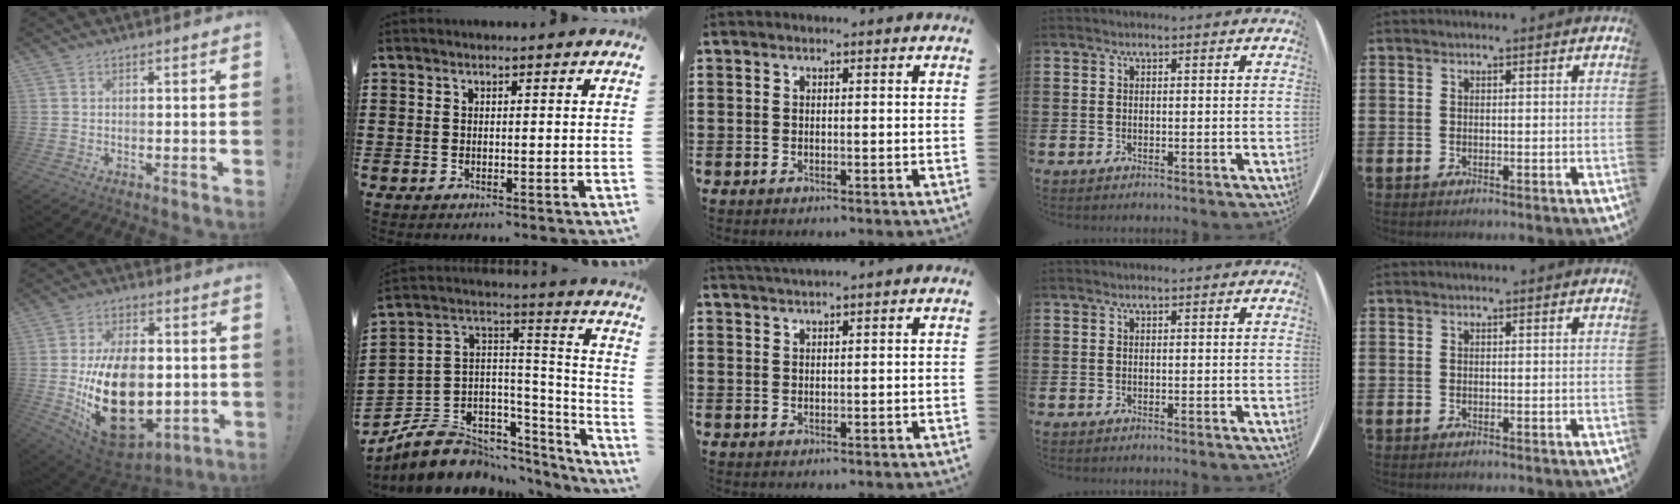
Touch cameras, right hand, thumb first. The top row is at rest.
{"thumb": {"total": 25.9, "force": [-4.0, 16.2, 19.8], "torque": [-0.351, 0.007, -0.047]}, "index": {"total": 8.8, "force": [-6.1, 6.1, 2.0], "torque": [-0.050, 0.010, -0.106]}, "middle": {"total": 1.5, "force": [1.5, -0.1, 0.3], "torque": [-0.008, 0.002, 0.028]}}